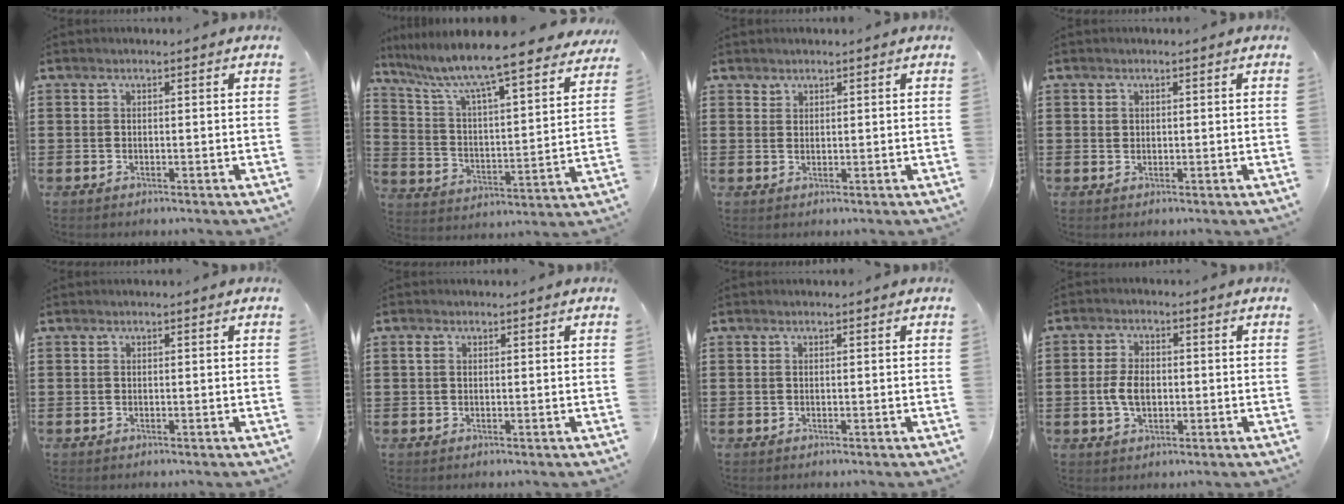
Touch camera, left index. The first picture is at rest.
{"total": 8.4, "force": [7.4, -0.1, 3.9], "torque": [-0.108, -0.059, 0.119]}
{"total": 1.3, "force": [1.2, 0.5, 0.0], "torque": [-0.002, 0.000, 0.026]}
{"total": 0.8, "force": [0.4, 0.6, 0.2], "torque": [-0.006, 0.004, 0.009]}
{"total": 0.0}
{"total": 1.1, "force": [0.3, 0.7, 0.9], "torque": [-0.019, 0.005, 0.005]}
{"total": 0.0}
{"total": 4.7, "force": [-0.6, 2.8, 3.7], "torque": [-0.084, 0.002, -0.015]}